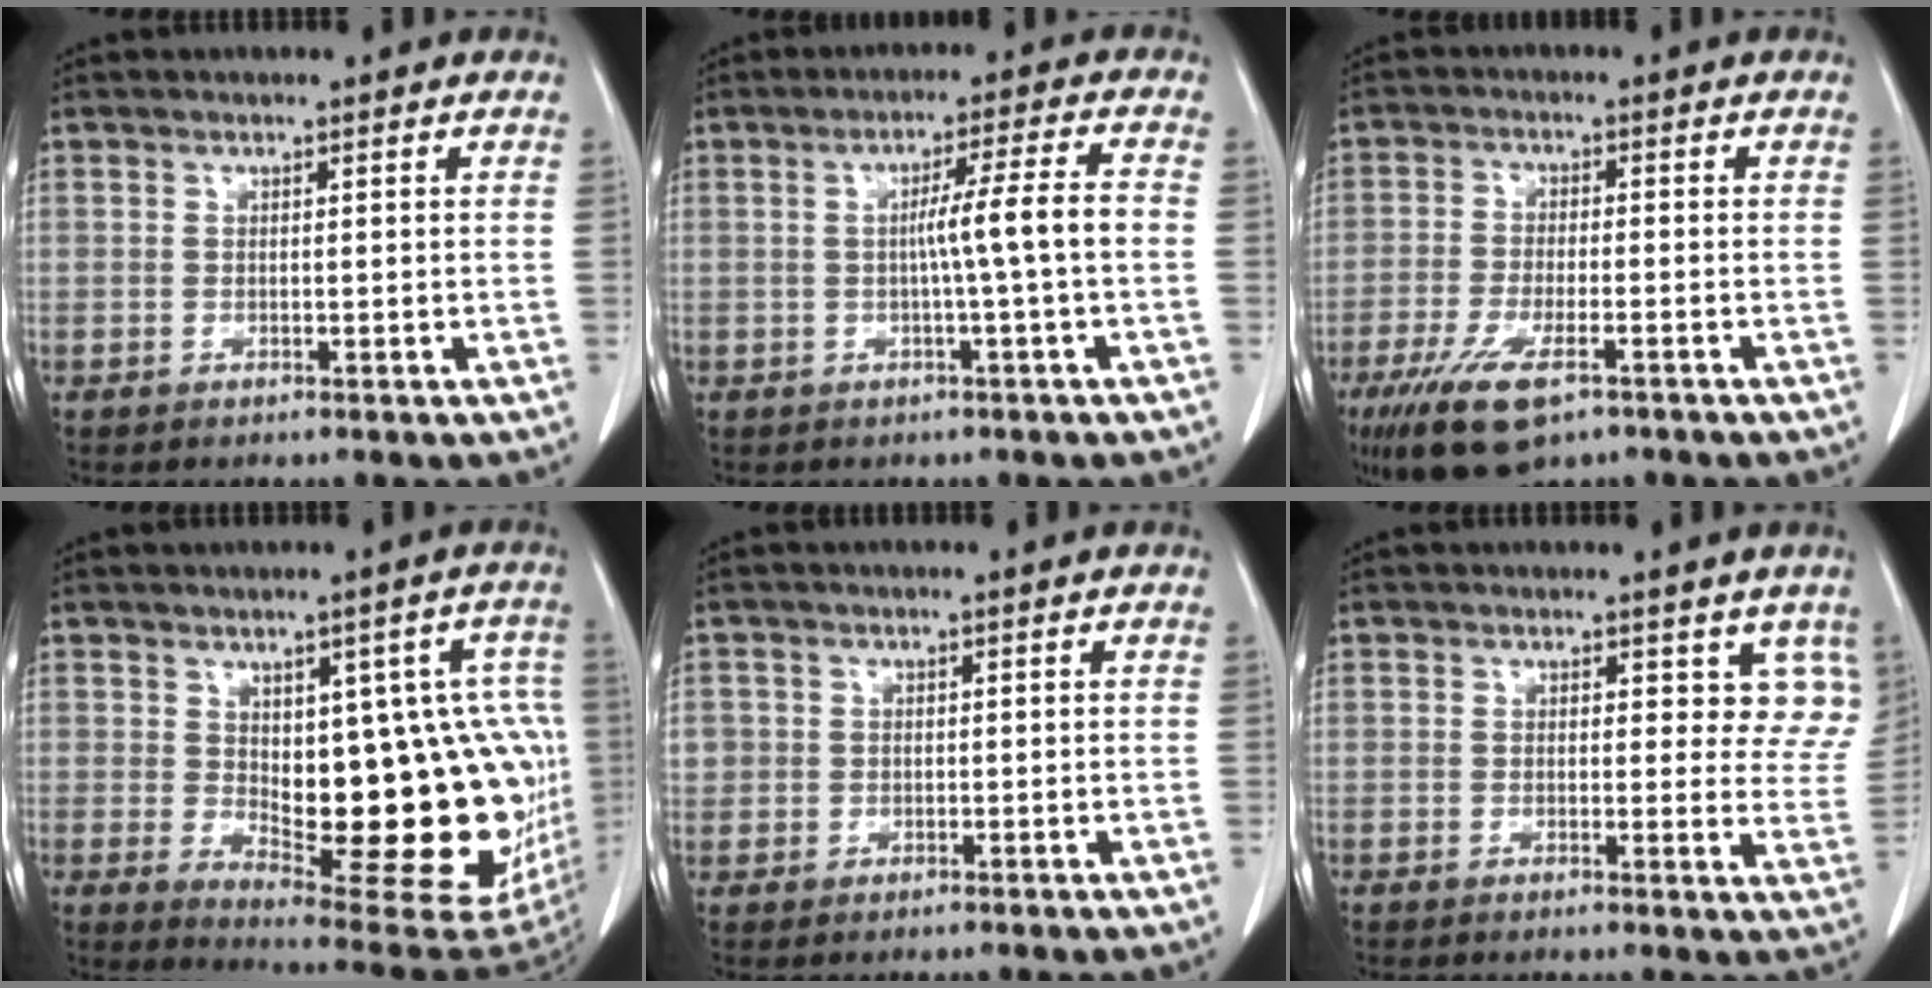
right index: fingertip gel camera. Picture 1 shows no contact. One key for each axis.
{"total": 6.0, "fx": -0.7, "fy": -1.2, "fz": 5.8, "tx": -0.092, "ty": 0.011, "tz": -0.010}
{"total": 10.5, "fx": -6.4, "fy": 3.3, "fz": 7.6, "tx": -0.144, "ty": -0.020, "tz": -0.110}
{"total": 21.5, "fx": -0.5, "fy": 7.8, "fz": 20.0, "tx": -0.183, "ty": 0.015, "tz": 0.023}
{"total": 2.5, "fx": 0.2, "fy": 2.5, "fz": 0.4, "tx": -0.001, "ty": 0.003, "tz": 0.006}
{"total": 5.4, "fx": 3.8, "fy": 2.9, "fz": 2.4, "tx": 0.003, "ty": -0.012, "tz": 0.031}